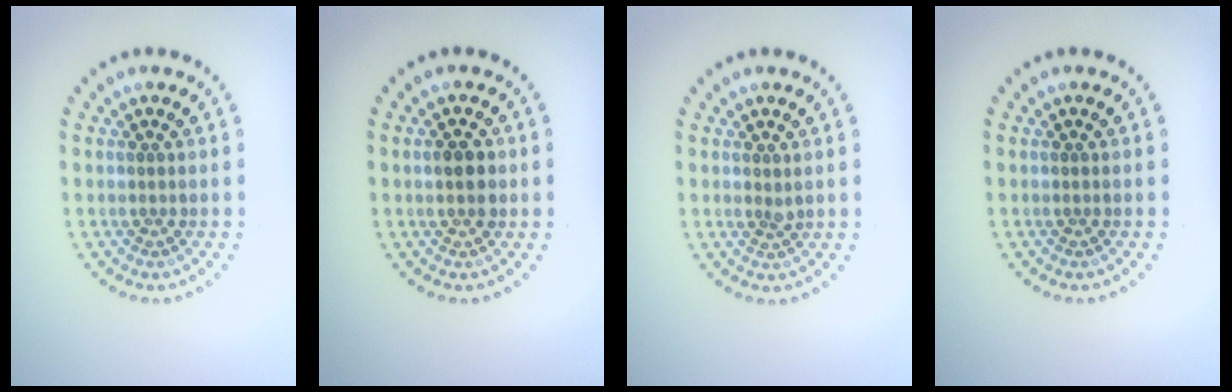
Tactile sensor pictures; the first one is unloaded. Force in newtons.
{"total": 2.5, "press": 2.5, "slide": 0.2}
{"total": 0.6, "press": 0.5, "slide": 0.4}
{"total": 0.0}